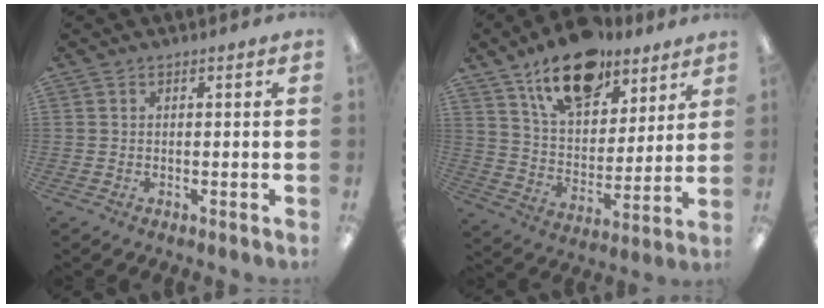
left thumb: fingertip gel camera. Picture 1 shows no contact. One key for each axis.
{"total": 17.7, "fx": 12.6, "fy": 9.1, "fz": 8.5, "tx": -0.141, "ty": -0.067, "tz": 0.225}